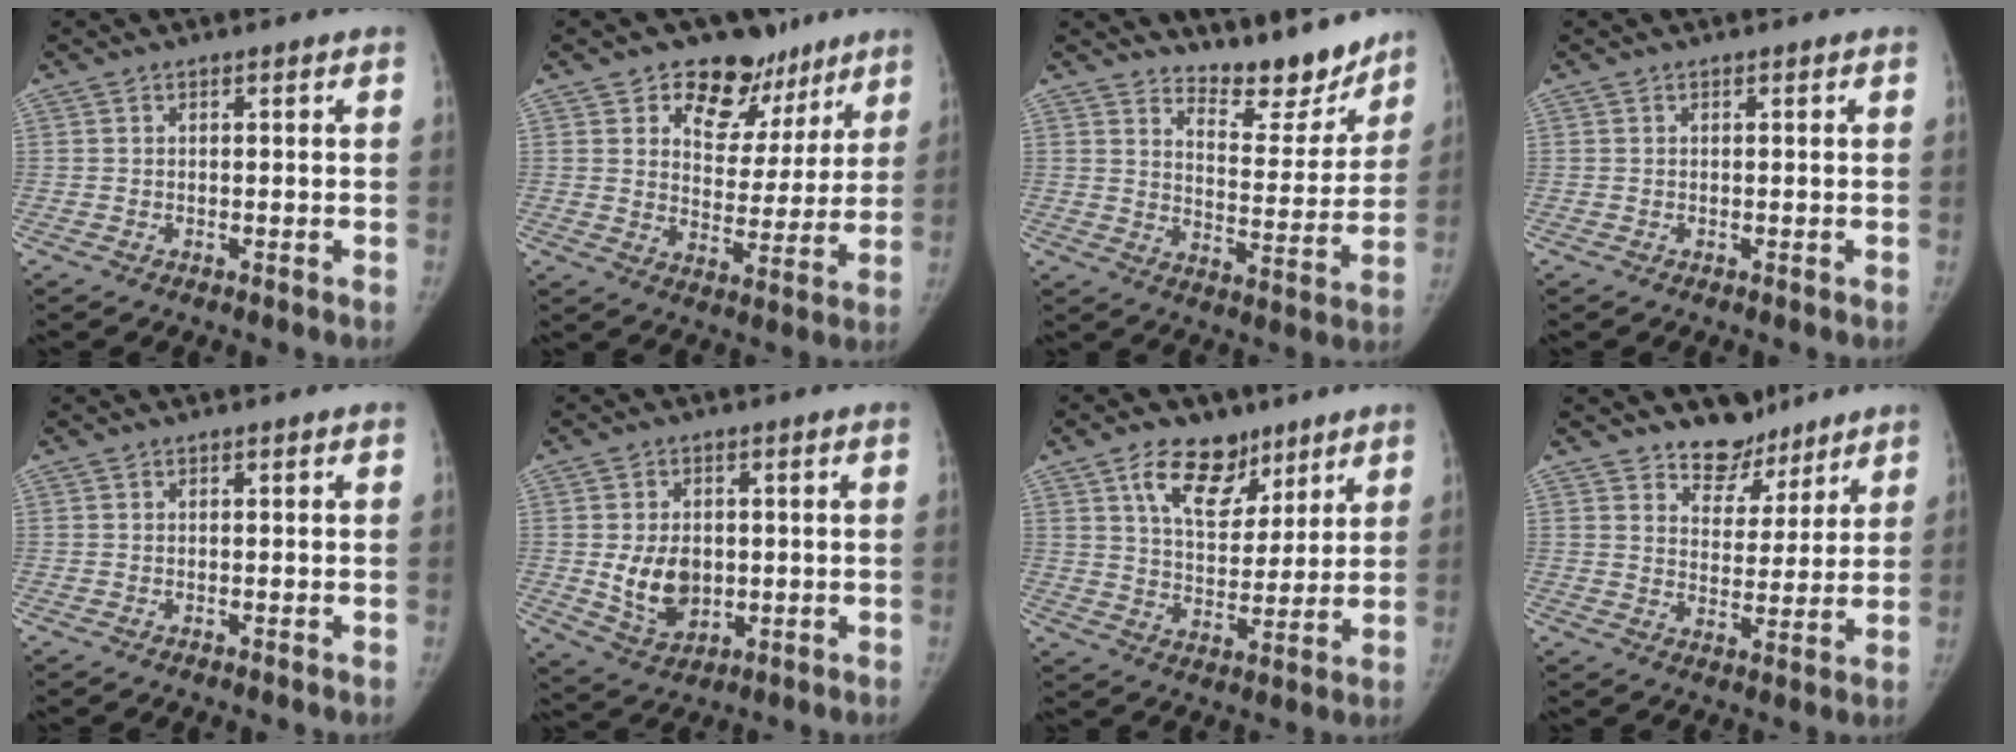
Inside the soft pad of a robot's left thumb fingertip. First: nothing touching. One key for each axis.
{"total": 13.4, "fx": 9.0, "fy": 8.9, "fz": 4.4, "tx": 0.002, "ty": -0.036, "tz": 0.131}
{"total": 11.5, "fx": 10.6, "fy": 3.6, "fz": 2.8, "tx": -0.009, "ty": -0.094, "tz": 0.161}
{"total": 0.0}
{"total": 0.0}
{"total": 8.9, "fx": -0.2, "fy": 6.5, "fz": 6.1, "tx": -0.079, "ty": -0.010, "tz": 0.012}
{"total": 12.4, "fx": 7.3, "fy": 7.5, "fz": 6.7, "tx": -0.079, "ty": -0.040, "tz": 0.126}
{"total": 8.0, "fx": 6.4, "fy": 4.6, "fz": 1.1, "tx": 0.024, "ty": -0.048, "tz": 0.113}